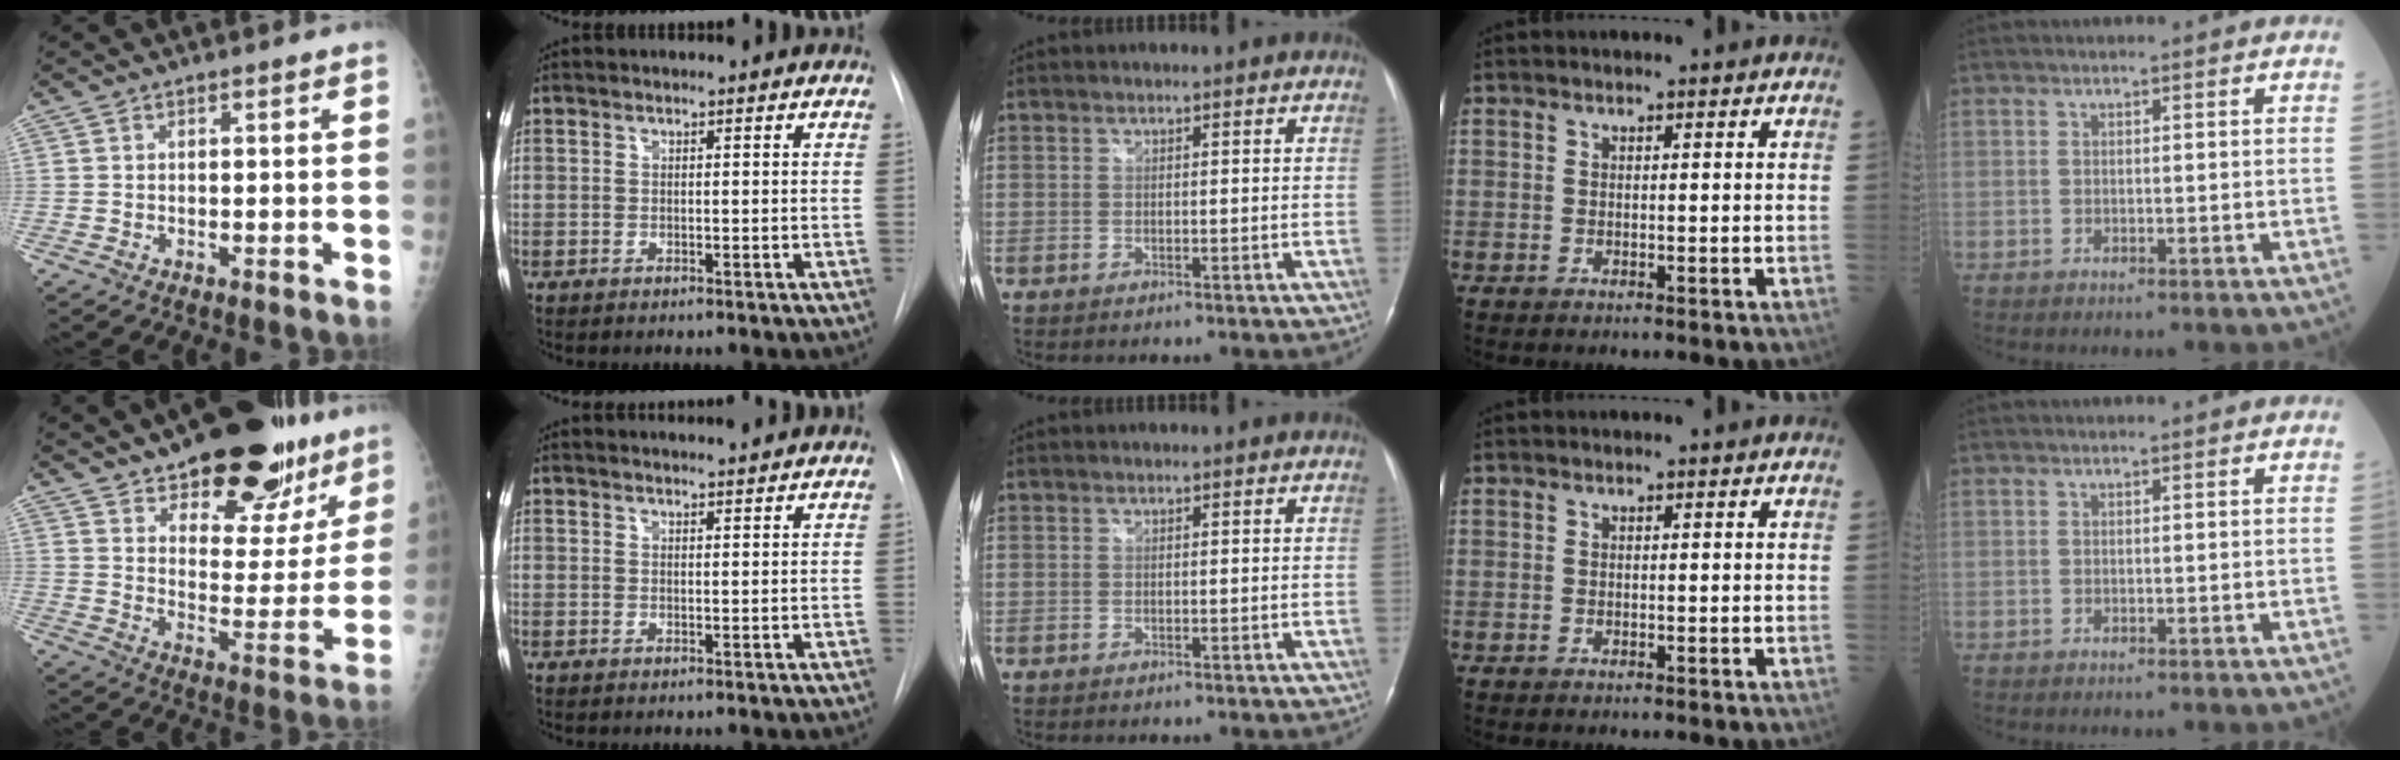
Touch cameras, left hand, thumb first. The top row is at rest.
{"thumb": {"total": 23.2, "force": [15.9, 10.4, 13.5], "torque": [-0.140, -0.071, 0.232]}, "index": {"total": 4.1, "force": [4.0, 0.2, 0.9], "torque": [-0.015, 0.013, 0.051]}}